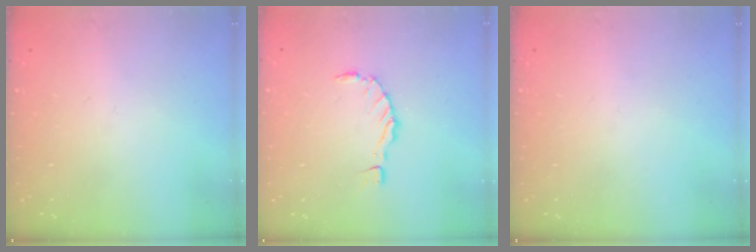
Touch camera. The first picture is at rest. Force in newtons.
{"total": 0.0}
{"total": 0.0}